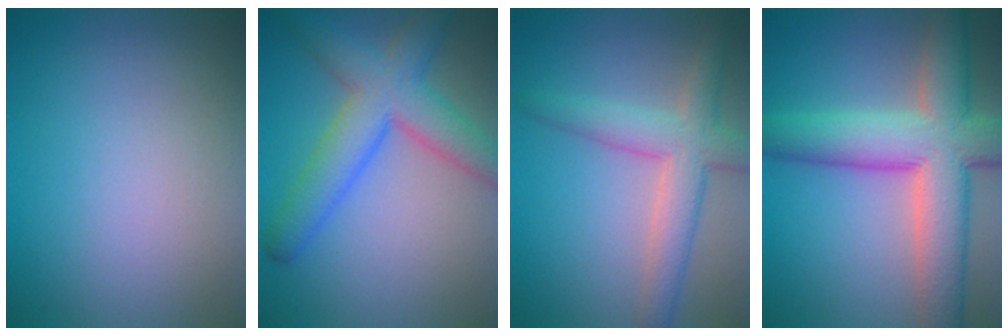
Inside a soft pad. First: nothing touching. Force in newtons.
{"total": 7.0, "press": 7.0, "slide": 0.3}
{"total": 4.9, "press": 4.9, "slide": 0.3}
{"total": 10.3, "press": 10.3, "slide": 0.6}